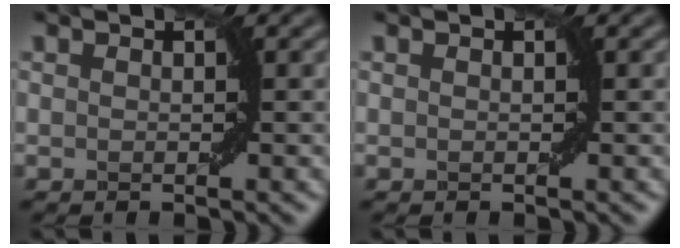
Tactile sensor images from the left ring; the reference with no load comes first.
{"total": 0.0}